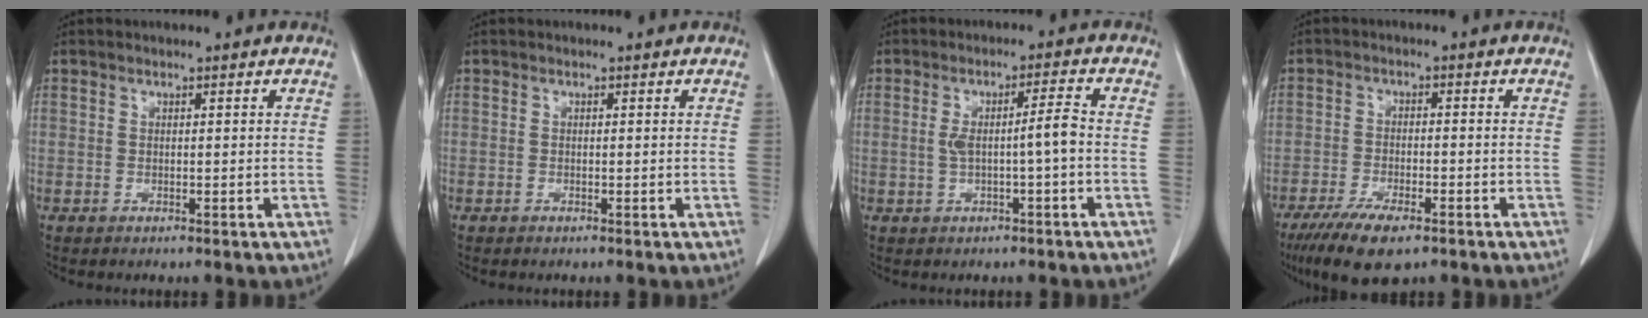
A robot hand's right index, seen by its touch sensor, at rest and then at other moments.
{"total": 0.0}
{"total": 4.7, "force": [-0.6, 0.1, 4.6], "torque": [-0.081, 0.016, -0.003]}
{"total": 8.7, "force": [-5.8, 2.5, 5.9], "torque": [-0.103, -0.014, -0.096]}